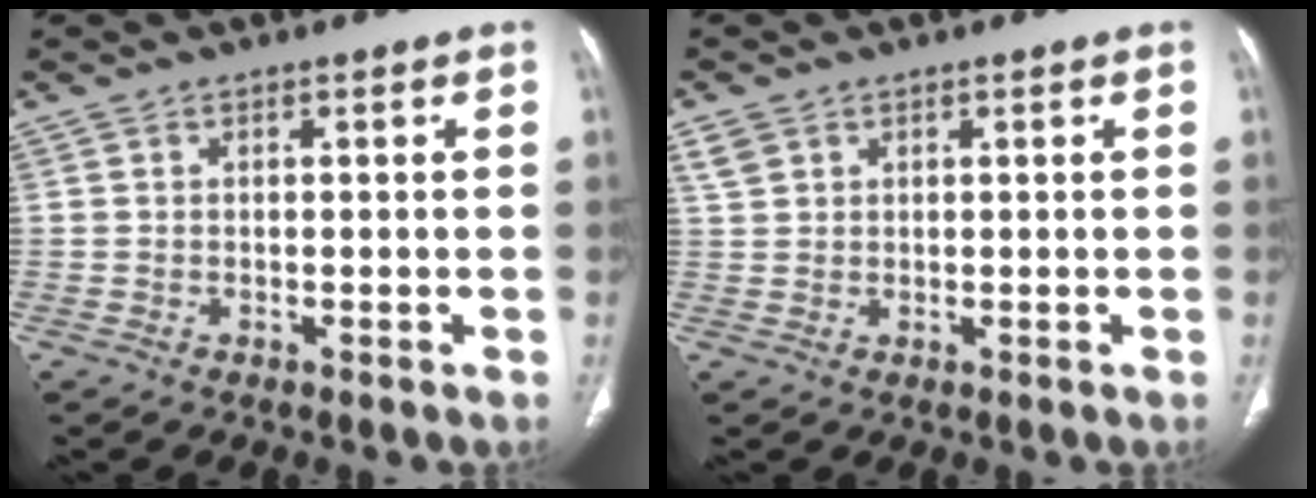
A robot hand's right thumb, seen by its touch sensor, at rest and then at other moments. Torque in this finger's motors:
{"motor_torque": [-0.25, 0.22, -0.94, 0.88, -0.45]}